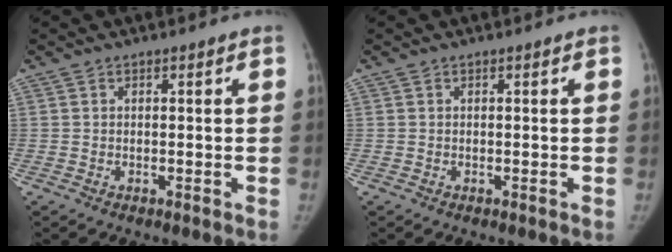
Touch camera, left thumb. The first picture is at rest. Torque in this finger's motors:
{"motor_torque": [-0.11, 0.10, 0.00, 0.00, -0.01]}